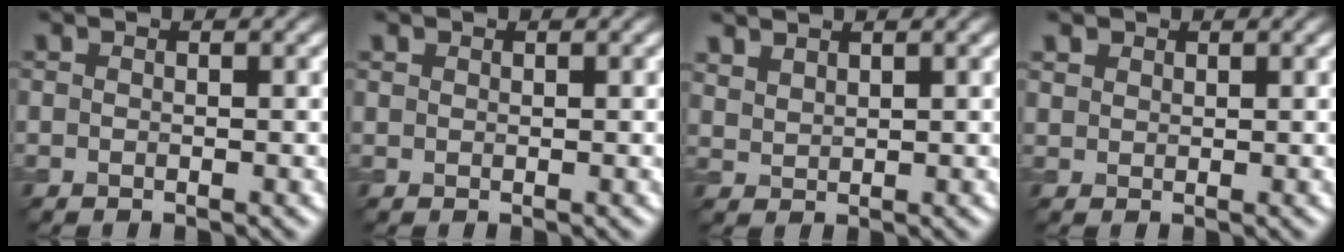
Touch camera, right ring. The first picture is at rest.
{"total": 0.6, "force": [0.4, 0.4, 0.1], "torque": [-0.001, -0.001, 0.011]}
{"total": 2.0, "force": [1.8, 0.7, 0.6], "torque": [-0.015, 0.007, 0.043]}
{"total": 1.3, "force": [0.9, 0.9, 0.2], "torque": [-0.007, -0.001, 0.023]}